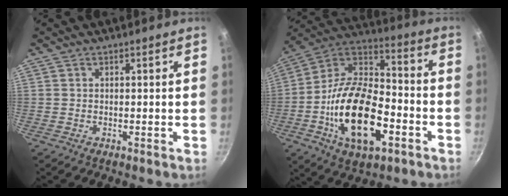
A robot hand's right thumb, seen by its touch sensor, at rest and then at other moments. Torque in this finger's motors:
{"motor_torque": [0.40, 1.71, 2.18, -0.59, 0.55]}